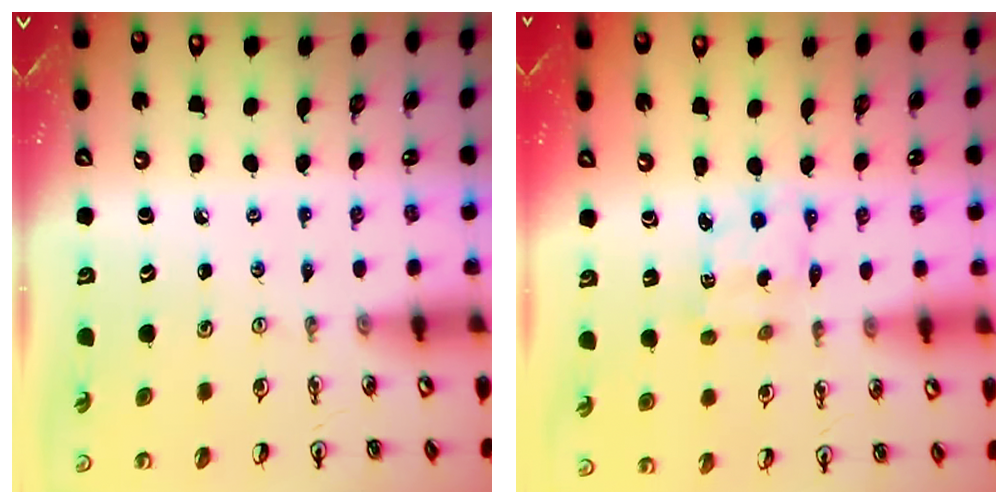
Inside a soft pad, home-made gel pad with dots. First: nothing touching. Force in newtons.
{"total": 2.2, "press": 2.1, "slide": 0.7}